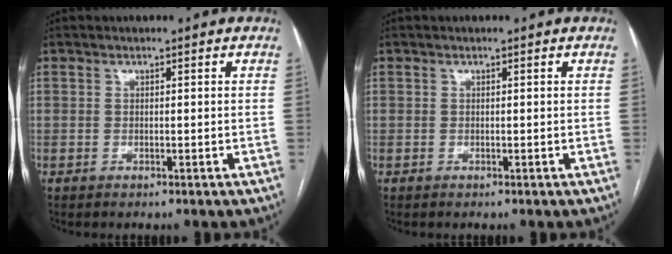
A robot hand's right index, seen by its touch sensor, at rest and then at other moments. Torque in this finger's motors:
{"motor_torque": [0.00, 0.00, 0.00, 0.00]}